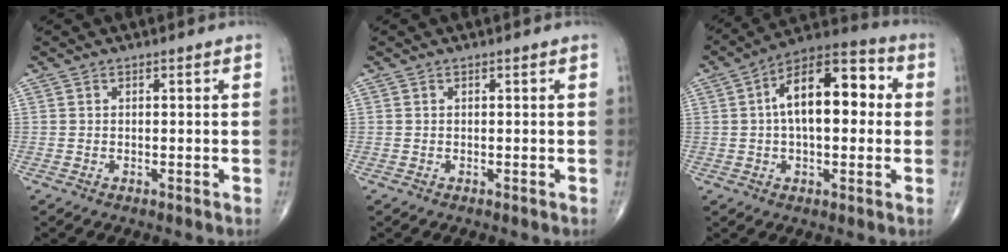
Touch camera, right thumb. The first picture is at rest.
{"total": 0.0}
{"total": 16.0, "force": [2.1, 8.1, 13.6], "torque": [-0.196, 0.036, 0.022]}